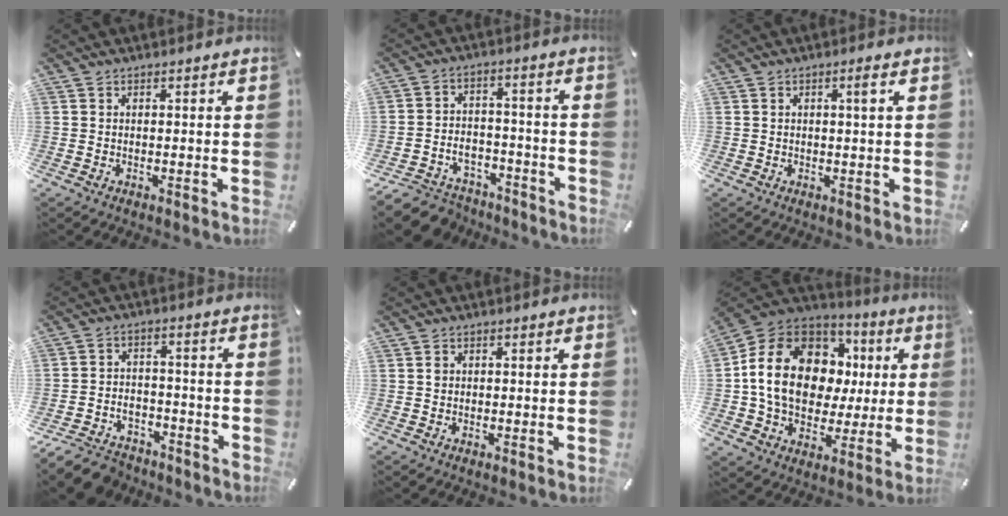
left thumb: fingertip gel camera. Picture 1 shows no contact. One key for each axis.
{"total": 7.2, "fx": -4.7, "fy": 5.0, "fz": 2.1, "tx": -0.043, "ty": 0.025, "tz": -0.087}
{"total": 2.0, "fx": 0.6, "fy": 0.1, "fz": 1.9, "tx": -0.037, "ty": 0.002, "tz": 0.008}
{"total": 8.1, "fx": -6.3, "fy": 4.4, "fz": 2.6, "tx": -0.043, "ty": 0.032, "tz": -0.116}
{"total": 1.0, "fx": 0.0, "fy": 0.9, "fz": 0.3, "tx": -0.006, "ty": 0.005, "tz": -0.001}
{"total": 18.2, "fx": 2.0, "fy": 14.7, "fz": 10.5, "tx": -0.203, "ty": 0.005, "tz": 0.042}